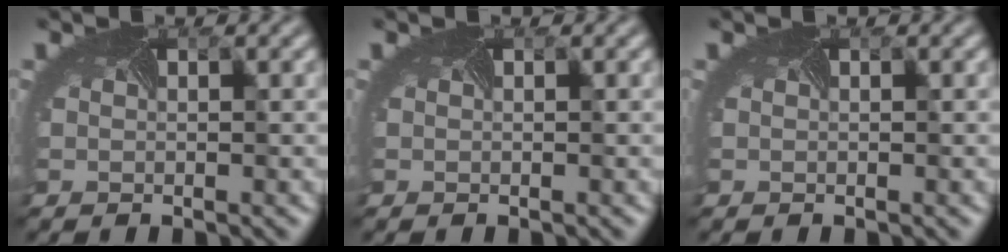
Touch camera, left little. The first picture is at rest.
{"total": 0.0}
{"total": 0.0}